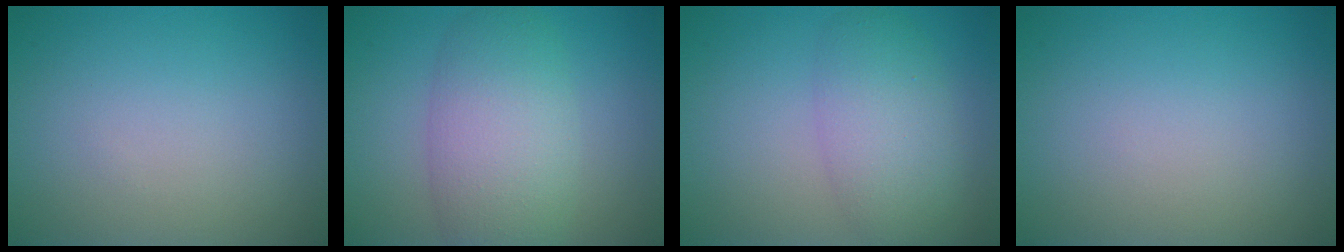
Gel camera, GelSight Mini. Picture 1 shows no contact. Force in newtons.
{"total": 6.5, "press": 6.5, "slide": 0.2}
{"total": 4.6, "press": 4.6, "slide": 0.2}
{"total": 0.0}